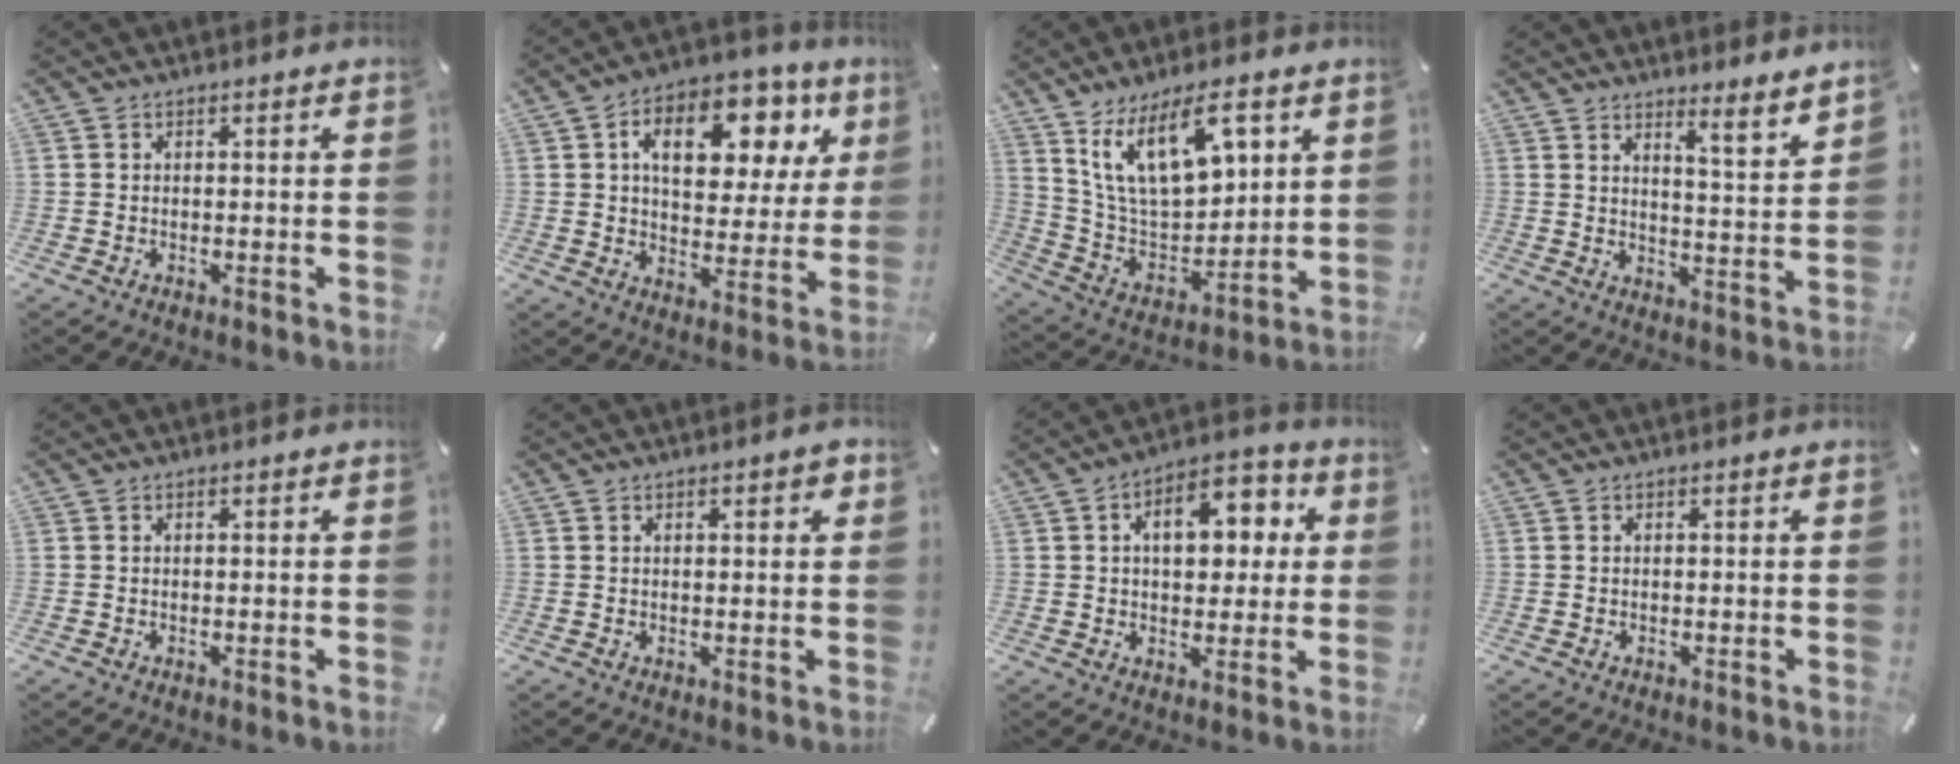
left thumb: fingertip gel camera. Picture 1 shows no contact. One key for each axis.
{"total": 16.4, "fx": 6.7, "fy": 10.2, "fz": 11.0, "tx": -0.150, "ty": -0.025, "tz": 0.108}
{"total": 17.7, "fx": 9.8, "fy": 9.2, "fz": 11.5, "tx": -0.220, "ty": -0.043, "tz": 0.169}
{"total": 5.8, "fx": 5.4, "fy": -0.4, "fz": 2.1, "tx": -0.026, "ty": -0.057, "tz": 0.088}
{"total": 0.0}
{"total": 2.0, "fx": 0.9, "fy": 0.6, "fz": 1.6, "tx": -0.025, "ty": 0.000, "tz": 0.013}
{"total": 11.3, "fx": 2.6, "fy": 7.7, "fz": 7.9, "tx": -0.099, "ty": -0.002, "tz": 0.038}
{"total": 0.0}